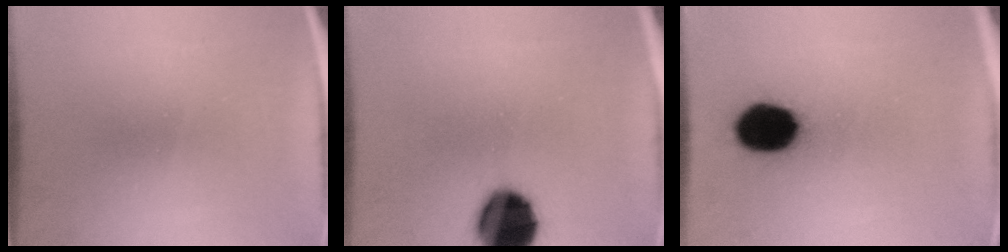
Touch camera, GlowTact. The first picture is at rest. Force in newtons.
{"total": 16.1}
{"total": 14.1}